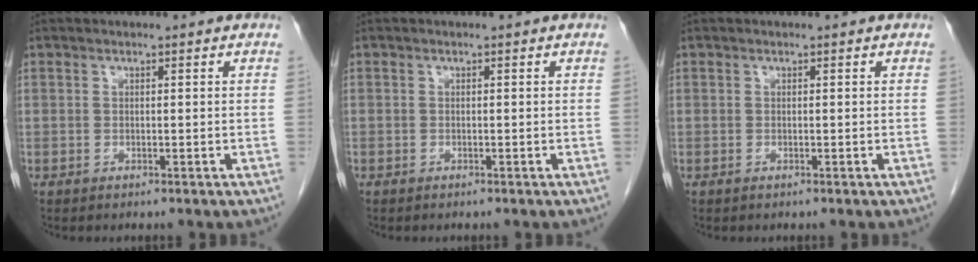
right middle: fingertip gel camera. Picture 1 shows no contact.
{"total": 0.0}
{"total": 0.0}